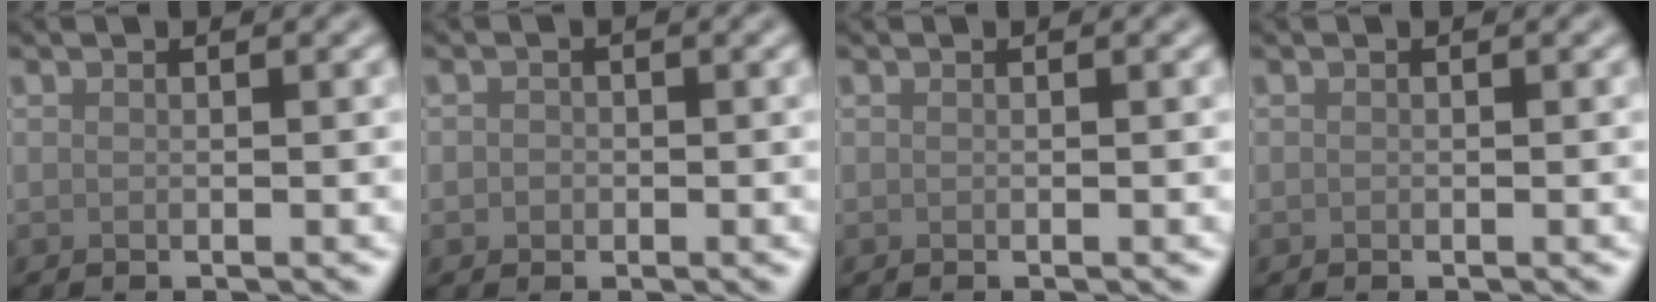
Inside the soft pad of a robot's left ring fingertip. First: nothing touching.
{"total": 0.9, "force": [-0.2, 0.8, 0.2], "torque": [0.001, -0.005, -0.005]}
{"total": 0.0}
{"total": 0.0}